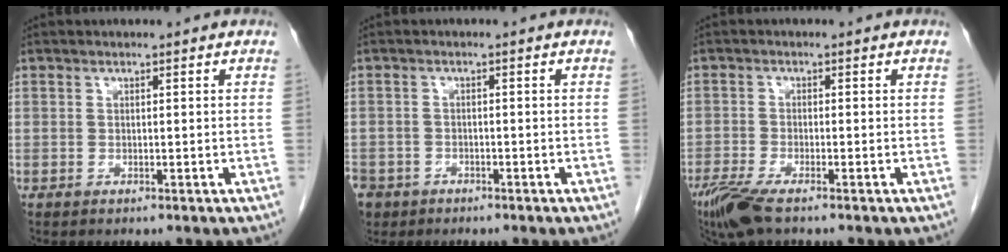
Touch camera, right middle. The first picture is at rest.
{"total": 7.4, "force": [-4.5, 5.5, 2.0], "torque": [-0.066, -0.005, -0.076]}
{"total": 5.5, "force": [-3.9, 0.9, 3.8], "torque": [-0.078, -0.015, -0.073]}